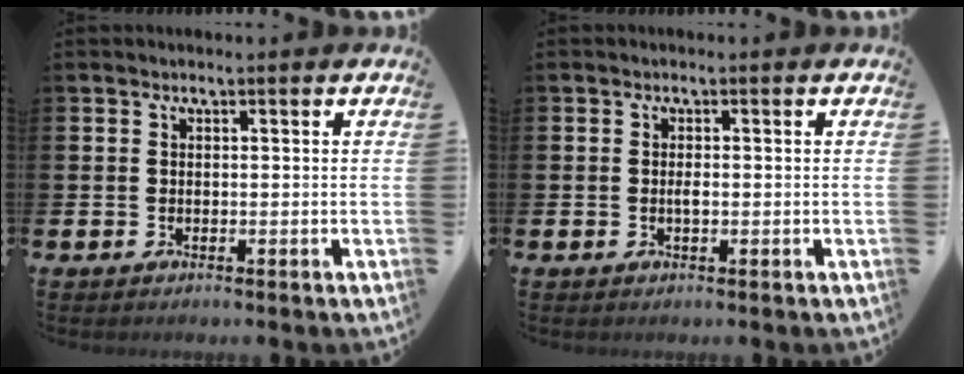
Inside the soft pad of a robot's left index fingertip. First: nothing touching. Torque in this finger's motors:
{"motor_torque": [0.28, -0.03, 0.02, 0.04]}